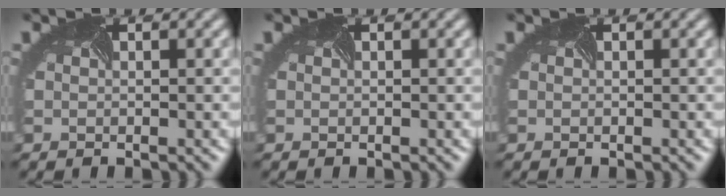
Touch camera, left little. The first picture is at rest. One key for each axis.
{"total": 0.0}
{"total": 0.0}